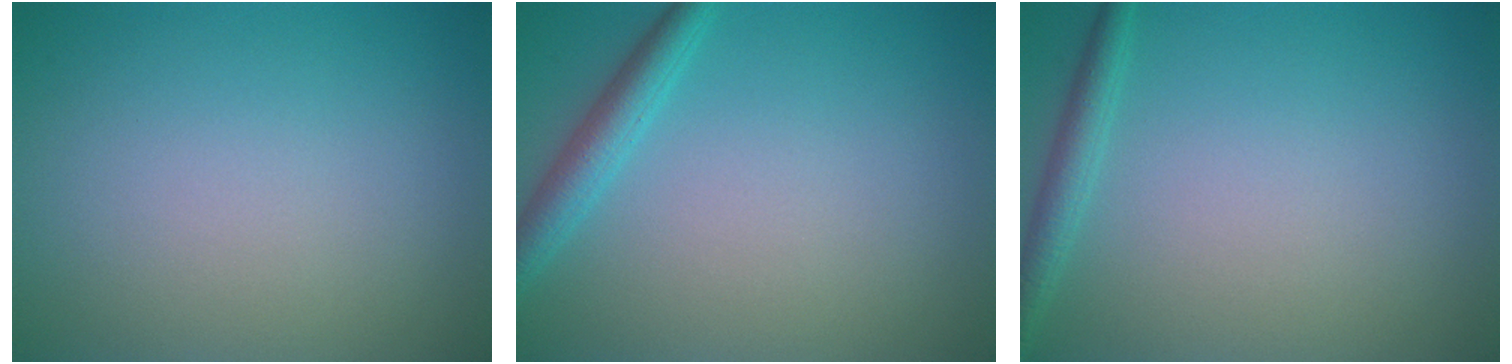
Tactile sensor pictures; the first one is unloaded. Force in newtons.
{"total": 2.6, "press": 2.6, "slide": 0.2}
{"total": 1.8, "press": 1.8, "slide": 0.1}